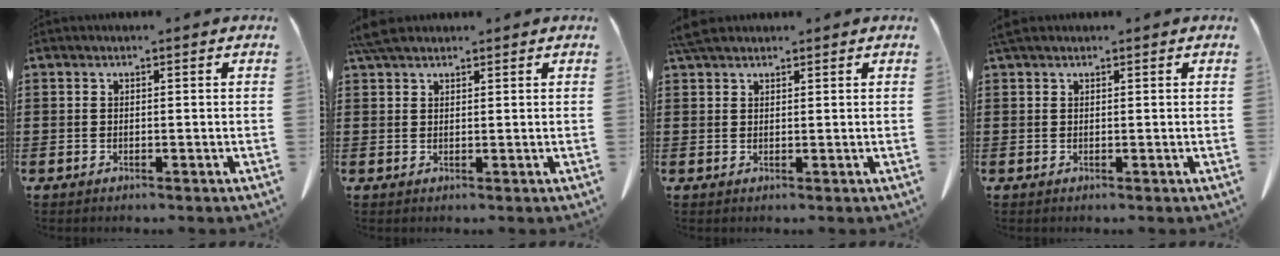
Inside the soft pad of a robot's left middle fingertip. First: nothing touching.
{"total": 3.7, "force": [3.0, 1.1, 1.8], "torque": [-0.044, 0.003, 0.059]}
{"total": 3.1, "force": [2.7, 0.9, 1.4], "torque": [-0.035, 0.002, 0.053]}
{"total": 1.0, "force": [0.8, 0.3, 0.5], "torque": [-0.014, 0.000, 0.015]}